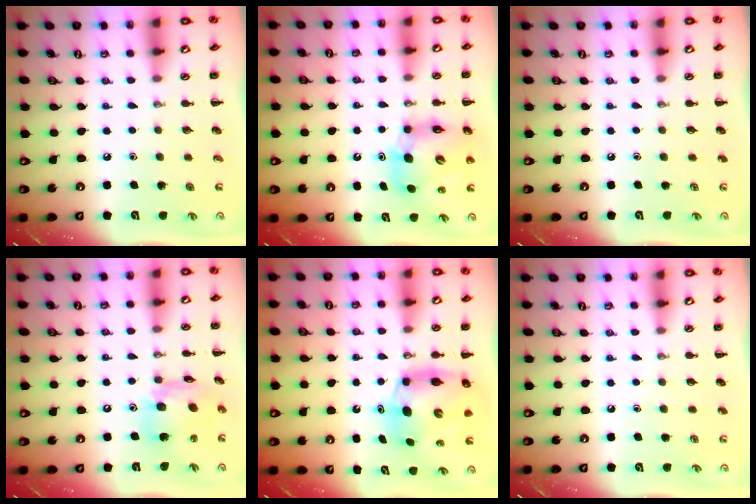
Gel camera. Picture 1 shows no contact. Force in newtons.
{"total": 10.4, "press": 10.0, "slide": 3.1}
{"total": 0.0}
{"total": 13.0, "press": 13.0, "slide": 1.4}
{"total": 7.8, "press": 7.3, "slide": 2.6}
{"total": 0.0}